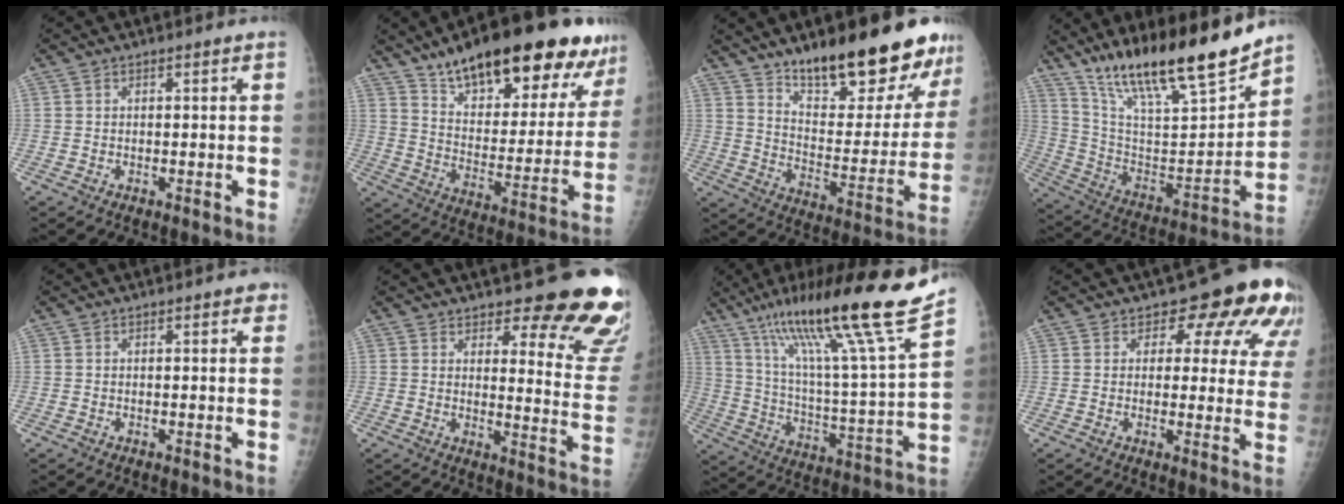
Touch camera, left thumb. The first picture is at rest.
{"total": 28.3, "force": [19.3, 10.1, 18.0], "torque": [-0.227, -0.060, 0.291]}
{"total": 23.6, "force": [17.3, 7.0, 14.5], "torque": [-0.162, -0.108, 0.266]}
{"total": 24.1, "force": [18.8, 4.4, 14.5], "torque": [-0.219, -0.085, 0.327]}
{"total": 1.1, "force": [0.6, 0.6, 0.8], "torque": [0.001, 0.001, 0.002]}
{"total": 17.3, "force": [14.1, 4.9, 8.7], "torque": [-0.054, -0.115, 0.155]}
{"total": 25.4, "force": [17.8, 0.4, 18.1], "torque": [-0.280, -0.074, 0.299]}
{"total": 12.6, "force": [8.1, 6.8, 6.7], "torque": [-0.020, -0.034, 0.072]}